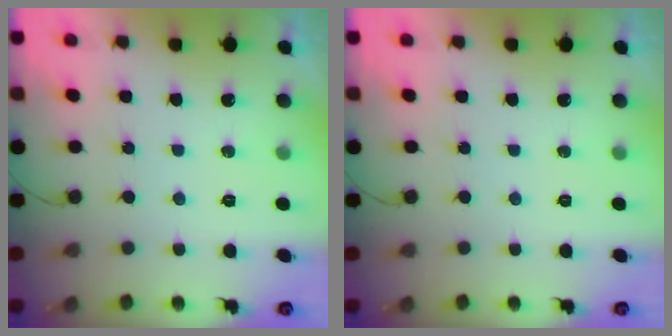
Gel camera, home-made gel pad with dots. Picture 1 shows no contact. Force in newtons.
{"total": 0.0}